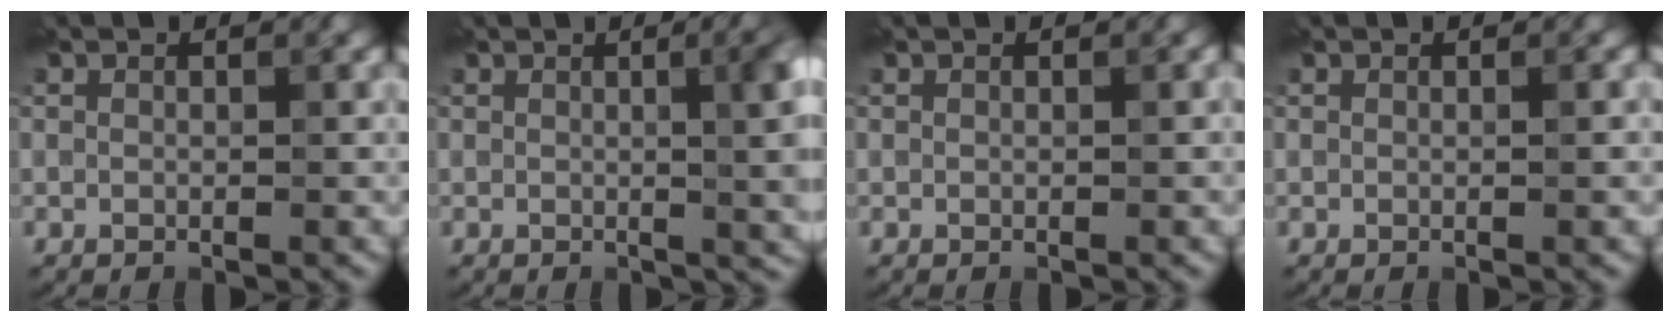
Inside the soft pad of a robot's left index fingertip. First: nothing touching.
{"total": 8.5, "force": [0.9, 3.8, 7.6], "torque": [-0.045, 0.011, 0.013]}
{"total": 0.0}
{"total": 0.6, "force": [0.0, 0.1, 0.6], "torque": [-0.004, 0.001, -0.001]}